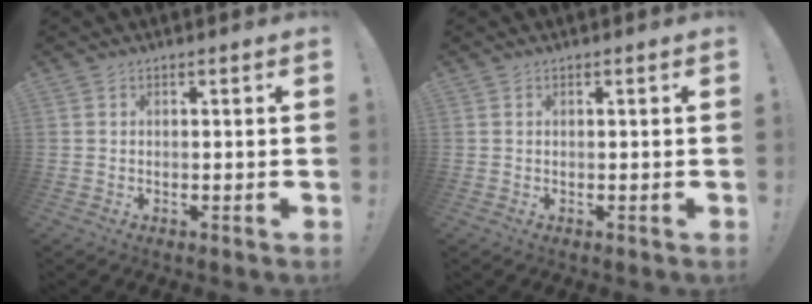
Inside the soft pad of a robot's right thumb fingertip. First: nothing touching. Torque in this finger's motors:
{"motor_torque": [-0.15, 0.11, 0.01, -0.02, 0.01]}